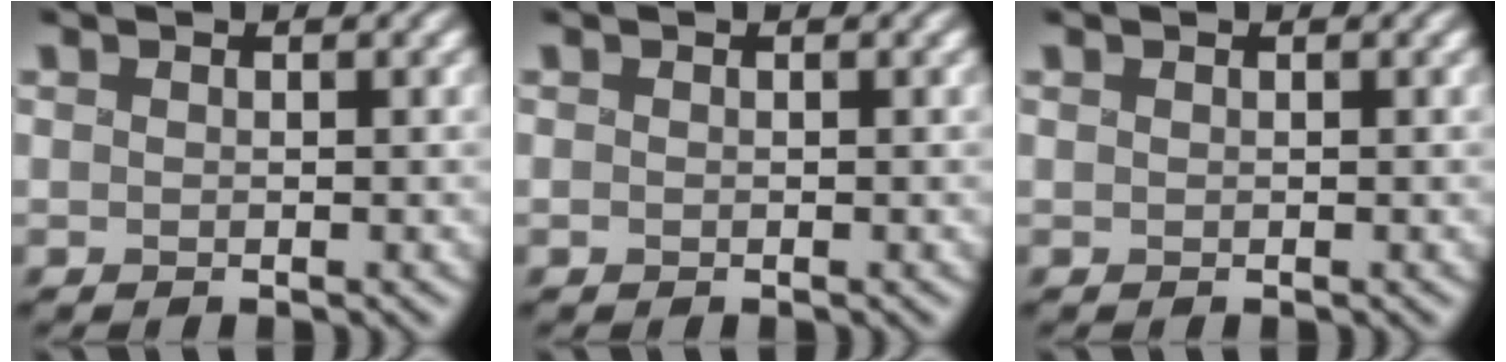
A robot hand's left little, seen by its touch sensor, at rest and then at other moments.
{"total": 0.0}
{"total": 0.0}